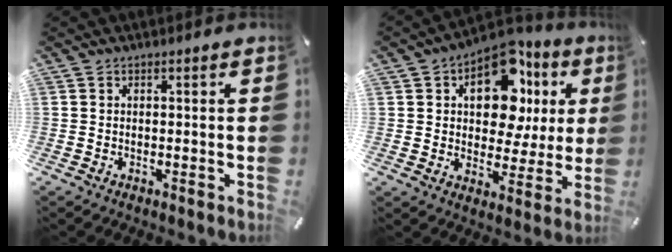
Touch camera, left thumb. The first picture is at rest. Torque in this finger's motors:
{"motor_torque": [2.55, 2.46, 1.14, -1.22, 0.39]}